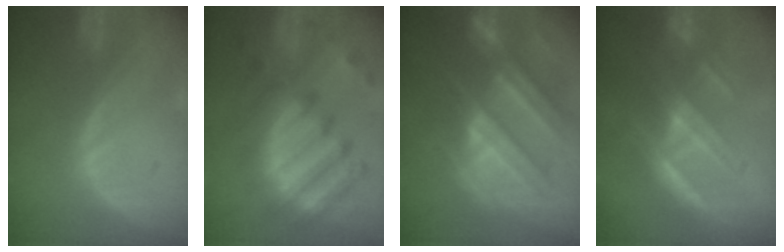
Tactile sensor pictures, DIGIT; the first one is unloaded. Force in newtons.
{"total": 11.9, "press": 10.4, "slide": 5.7}
{"total": 10.8, "press": 9.7, "slide": 4.7}
{"total": 7.1, "press": 6.5, "slide": 3.0}